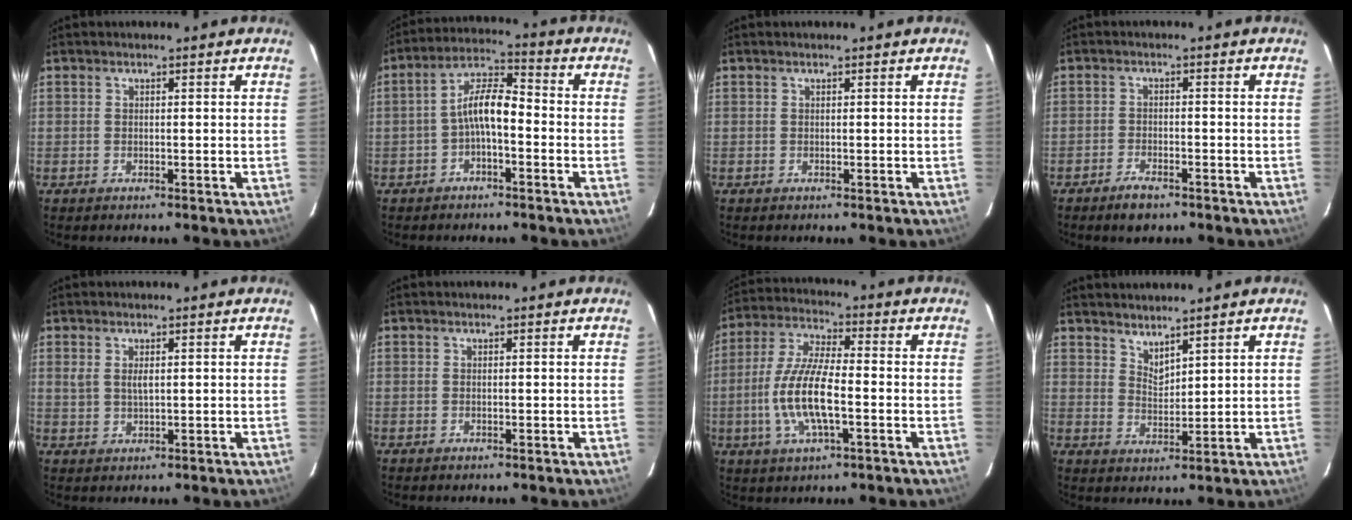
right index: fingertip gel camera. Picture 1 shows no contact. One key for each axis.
{"total": 6.8, "fx": -2.3, "fy": 2.4, "fz": 5.9, "tx": -0.122, "ty": 0.022, "tz": -0.043}
{"total": 0.0}
{"total": 4.0, "fx": -3.0, "fy": 1.7, "fz": 2.1, "tx": -0.053, "ty": -0.001, "tz": -0.053}
{"total": 2.6, "fx": 0.7, "fy": 1.2, "fz": 2.1, "tx": -0.040, "ty": 0.000, "tz": 0.015}
{"total": 0.0}
{"total": 12.5, "fx": -3.0, "fy": 3.7, "fz": 11.6, "tx": -0.242, "ty": -0.003, "tz": -0.059}
{"total": 3.5, "fx": 3.2, "fy": 0.9, "fz": 1.3, "tx": -0.019, "ty": -0.005, "tz": 0.056}